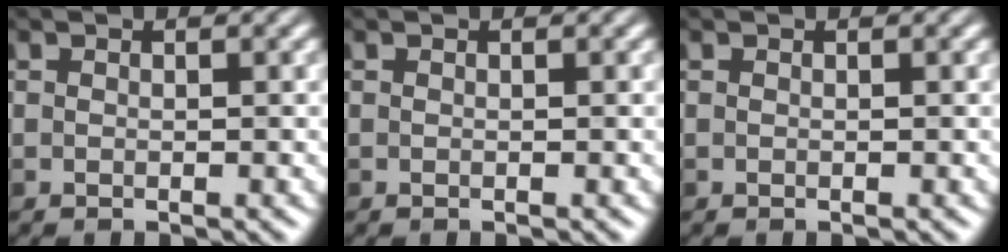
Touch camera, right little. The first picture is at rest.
{"total": 0.0}
{"total": 0.0}